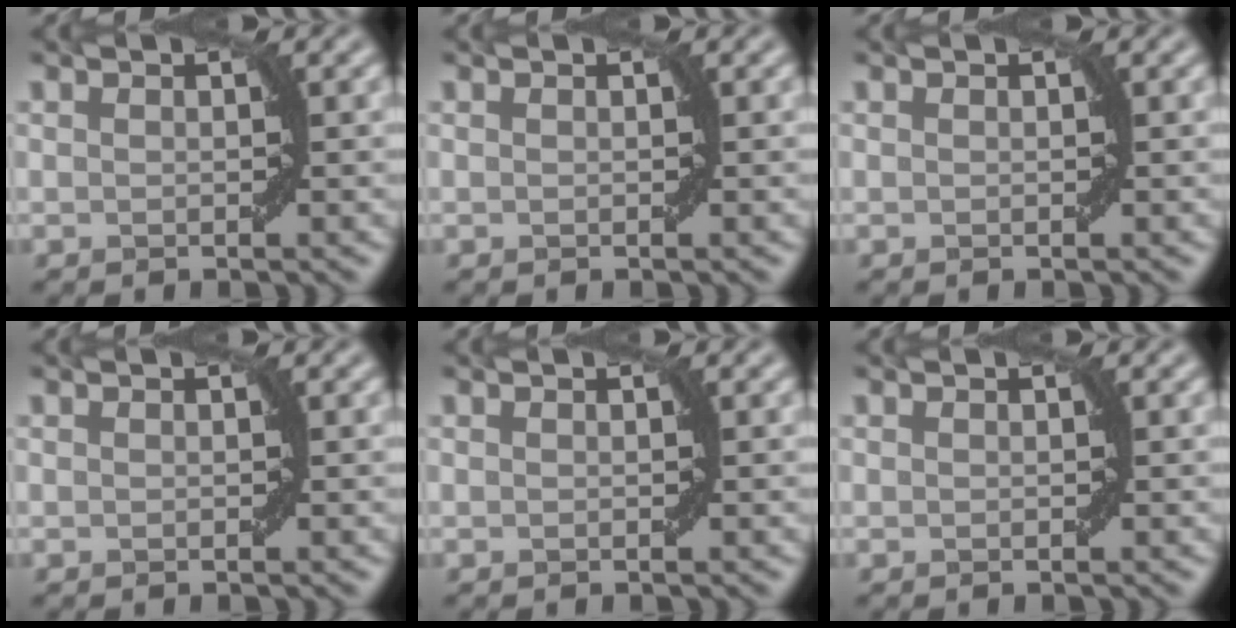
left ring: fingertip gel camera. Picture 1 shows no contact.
{"total": 0.0}
{"total": 0.0}
{"total": 0.0}
{"total": 0.0}
{"total": 0.0}